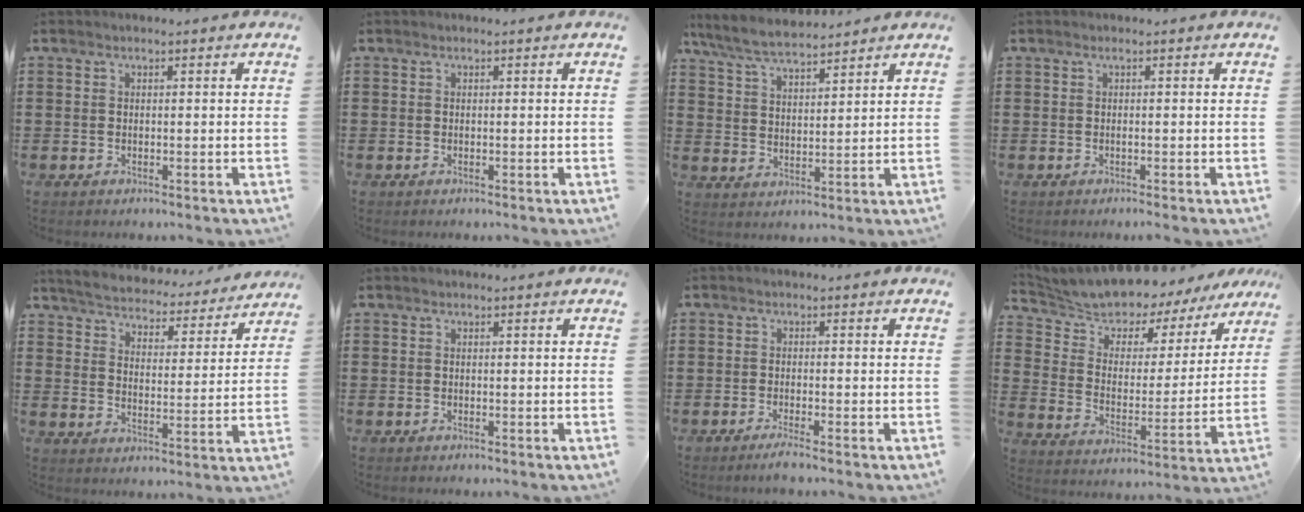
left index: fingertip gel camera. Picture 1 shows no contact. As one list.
[{"total": 0.0}, {"total": 6.6, "force": [6.0, 1.1, 2.5], "torque": [-0.069, -0.016, 0.109]}, {"total": 0.9, "force": [-0.1, -0.3, 0.8], "torque": [-0.014, -0.004, -0.003]}, {"total": 4.6, "force": [4.6, 0.0, 0.4], "torque": [-0.035, -0.039, 0.074]}, {"total": 0.0}, {"total": 1.6, "force": [-1.1, -0.2, 1.2], "torque": [-0.020, -0.002, -0.020]}, {"total": 6.4, "force": [6.3, 1.3, 0.6], "torque": [-0.052, -0.056, 0.106]}]